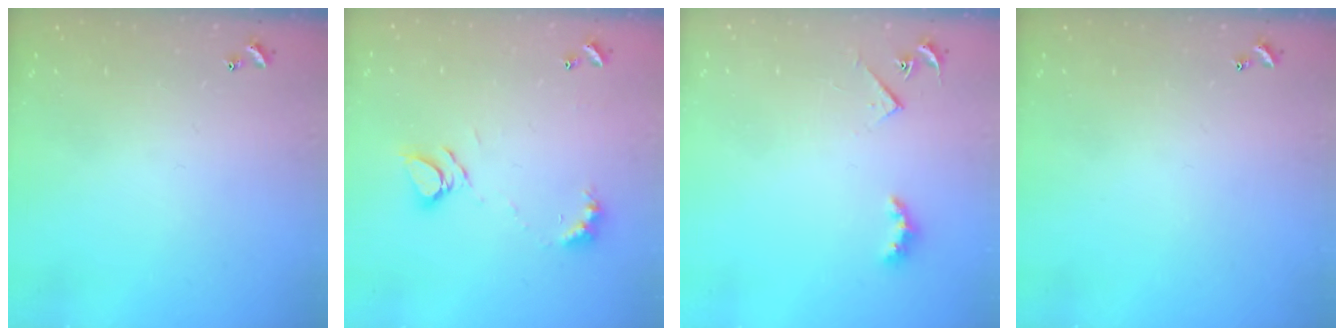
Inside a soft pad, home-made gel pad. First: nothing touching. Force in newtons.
{"total": 7.0, "press": 7.0, "slide": 0.8}
{"total": 3.6, "press": 3.6, "slide": 0.6}
{"total": 0.0}